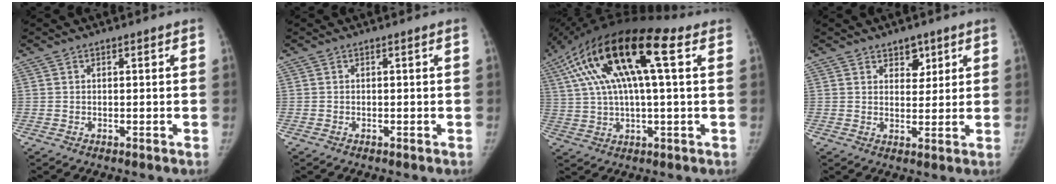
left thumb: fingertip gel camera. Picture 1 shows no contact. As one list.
[{"total": 0.0}, {"total": 21.1, "force": [6.9, 6.8, 18.7], "torque": [-0.377, 0.032, 0.113]}, {"total": 4.1, "force": [2.5, 2.7, 1.8], "torque": [0.005, -0.015, 0.039]}]